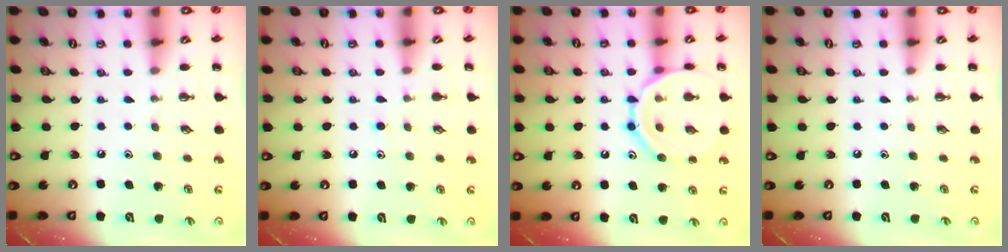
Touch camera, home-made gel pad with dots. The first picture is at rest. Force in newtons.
{"total": 7.8, "press": 7.4, "slide": 2.2}
{"total": 13.6, "press": 13.5, "slide": 1.0}
{"total": 0.0}